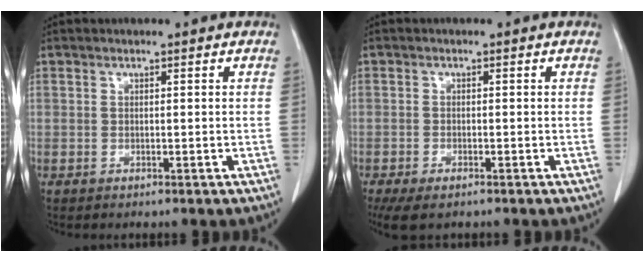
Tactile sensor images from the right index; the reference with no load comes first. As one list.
[{"total": 5.1, "force": [-3.6, 1.9, 3.0], "torque": [-0.054, -0.012, -0.059]}]